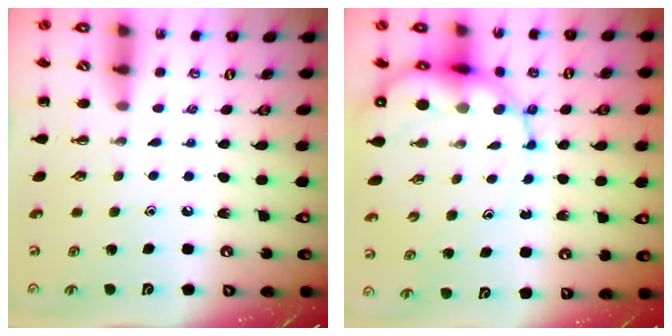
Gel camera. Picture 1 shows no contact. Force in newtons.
{"total": 13.1, "press": 12.6, "slide": 3.8}